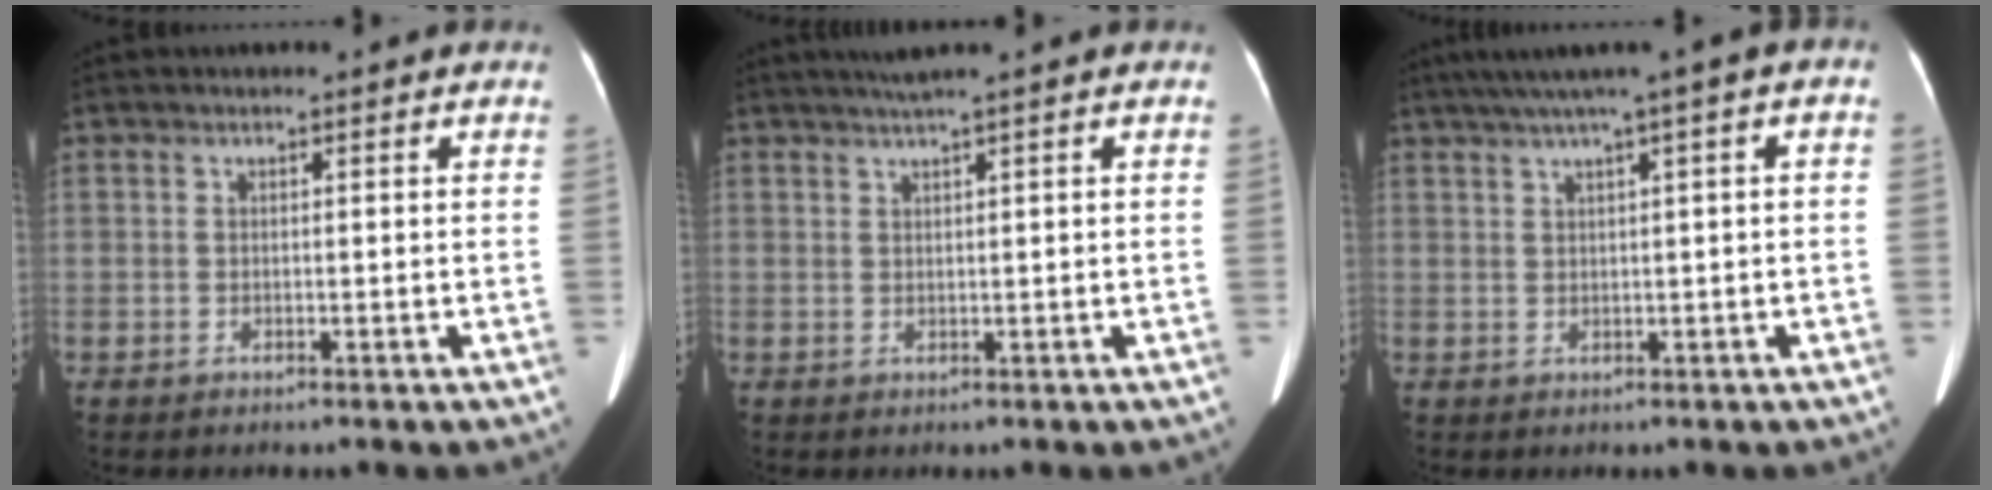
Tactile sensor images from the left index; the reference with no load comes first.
{"total": 2.4, "force": [1.6, -0.6, 1.6], "torque": [-0.036, 0.006, 0.036]}
{"total": 6.4, "force": [1.9, 0.0, 6.1], "torque": [-0.096, 0.038, 0.032]}